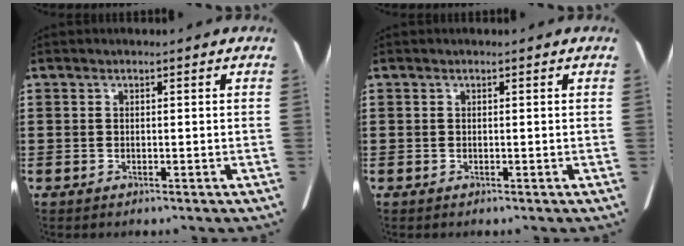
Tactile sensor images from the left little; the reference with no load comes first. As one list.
[{"total": 0.0}]